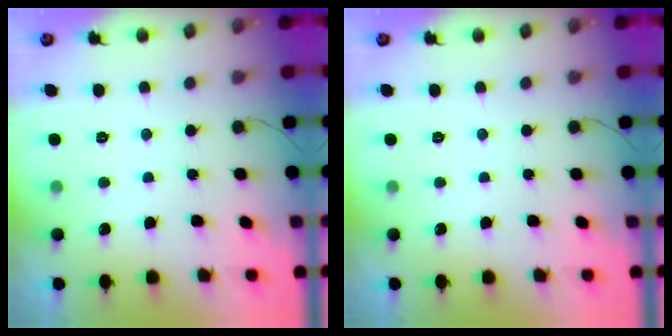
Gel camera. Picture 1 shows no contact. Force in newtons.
{"total": 0.0}